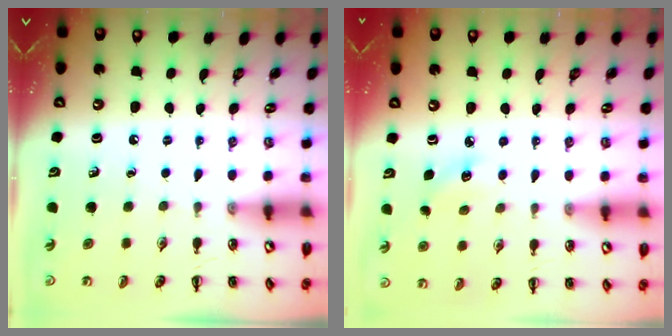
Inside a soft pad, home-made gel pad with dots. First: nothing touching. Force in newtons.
{"total": 4.0, "press": 3.8, "slide": 1.1}